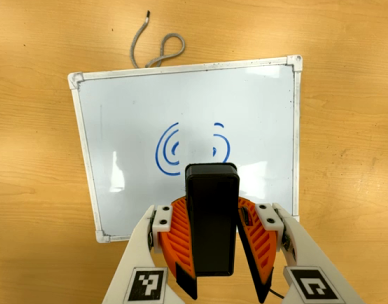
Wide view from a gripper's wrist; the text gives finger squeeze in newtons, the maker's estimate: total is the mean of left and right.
{"total": 9.3, "left": 9.0, "right": 9.7}